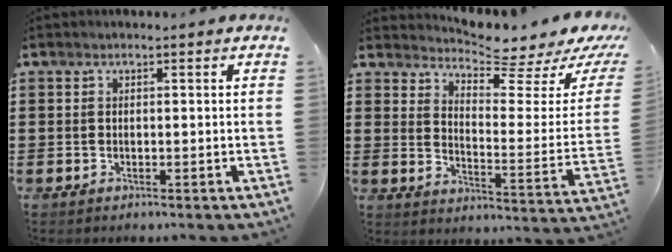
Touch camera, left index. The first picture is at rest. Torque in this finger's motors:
{"motor_torque": [2.14, 0.00, 0.36, 0.01]}